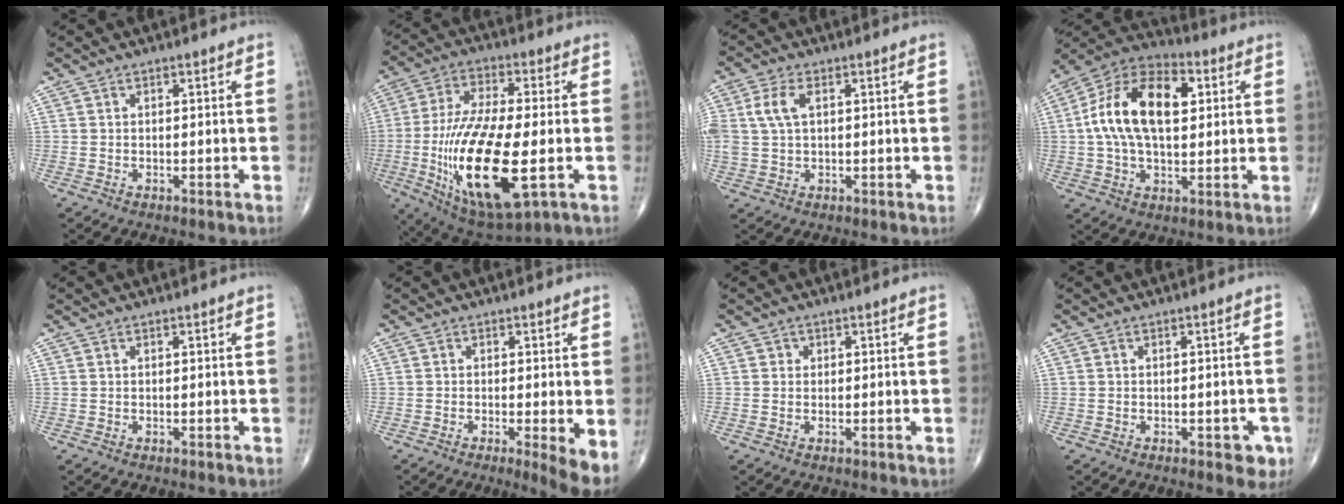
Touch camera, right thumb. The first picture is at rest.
{"total": 23.1, "force": [-4.8, 7.8, 21.2], "torque": [-0.441, -0.012, -0.067]}
{"total": 5.7, "force": [1.5, 3.2, 4.5], "torque": [-0.112, 0.009, 0.030]}
{"total": 18.9, "force": [3.4, 10.6, 15.3], "torque": [-0.262, 0.020, 0.048]}
{"total": 0.0}
{"total": 4.6, "force": [-1.1, 0.6, 4.4], "torque": [-0.075, -0.015, -0.022]}
{"total": 1.0, "force": [0.1, 1.0, 0.1], "torque": [0.006, 0.002, 0.000]}
{"total": 3.4, "force": [-1.5, 1.7, 2.5], "torque": [-0.011, 0.002, -0.016]}